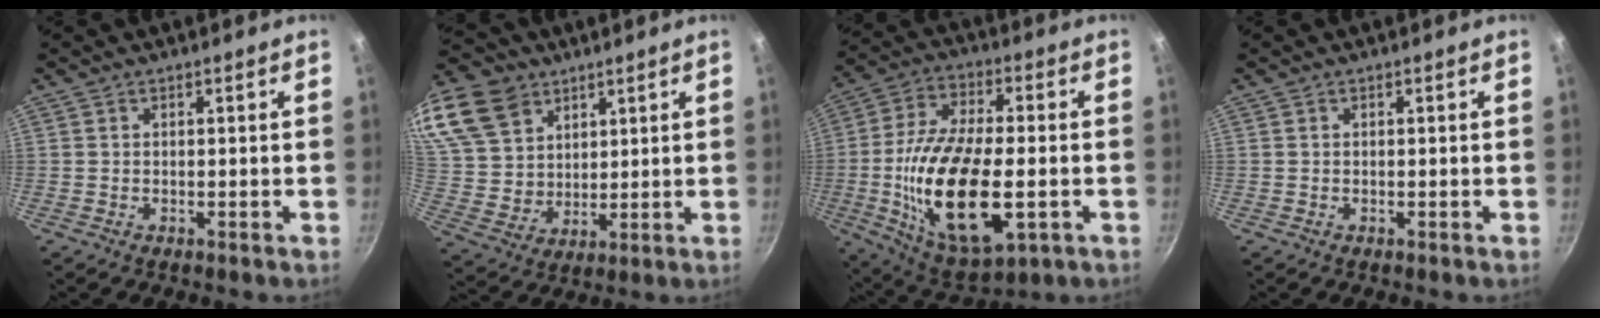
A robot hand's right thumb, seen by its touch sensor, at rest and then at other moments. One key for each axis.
{"total": 21.6, "fx": 11.7, "fy": 15.5, "fz": 9.4, "tx": -0.202, "ty": -0.014, "tz": 0.232}
{"total": 23.0, "fx": -4.1, "fy": 10.5, "fz": 20.0, "tx": -0.373, "ty": 0.009, "tz": -0.068}
{"total": 0.0}